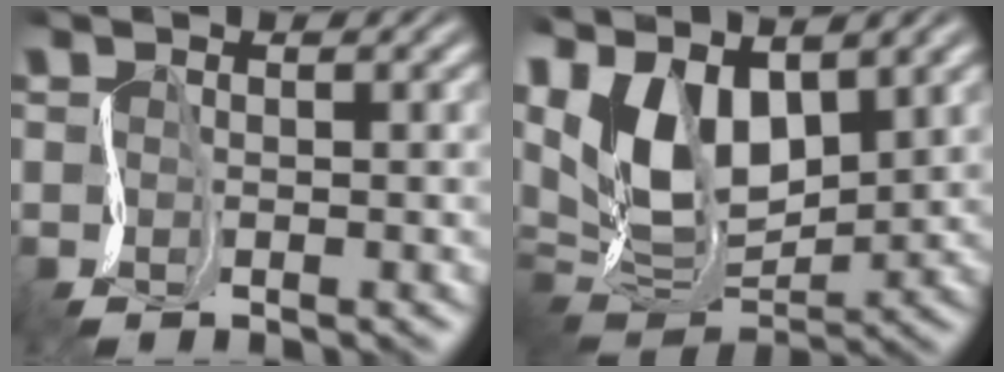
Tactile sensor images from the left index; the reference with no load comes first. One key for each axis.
{"total": 8.5, "fx": 4.4, "fy": 4.5, "fz": 5.7, "tx": -0.126, "ty": 0.007, "tz": 0.076}